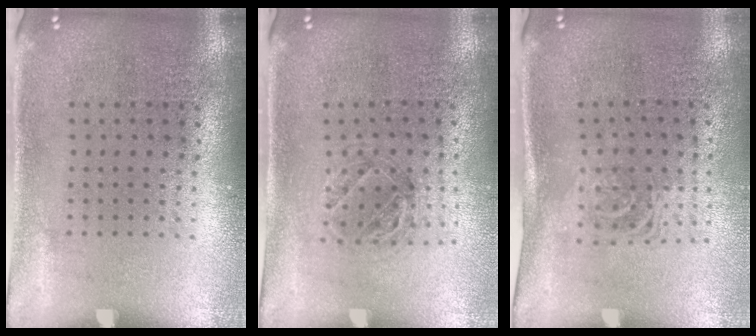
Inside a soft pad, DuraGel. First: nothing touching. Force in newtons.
{"total": 1.0, "press": 1.0, "slide": 0.2}
{"total": 1.6, "press": 1.2, "slide": 1.0}